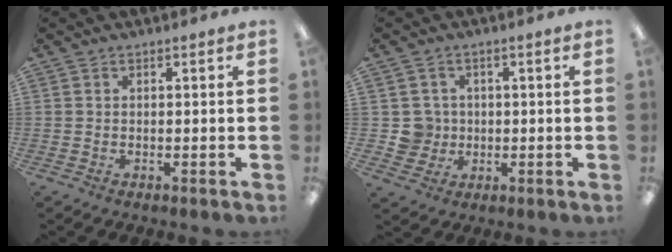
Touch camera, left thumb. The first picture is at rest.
{"total": 5.1, "force": [0.5, 5.0, 0.4], "torque": [-0.007, 0.005, 0.010]}